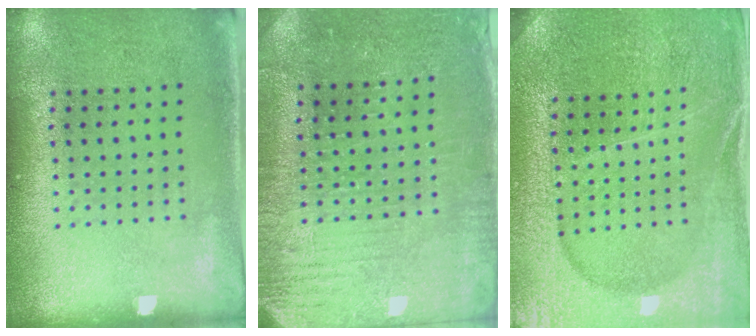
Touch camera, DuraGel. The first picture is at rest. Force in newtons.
{"total": 3.1, "press": 3.1, "slide": 0.3}
{"total": 4.1, "press": 4.0, "slide": 1.2}